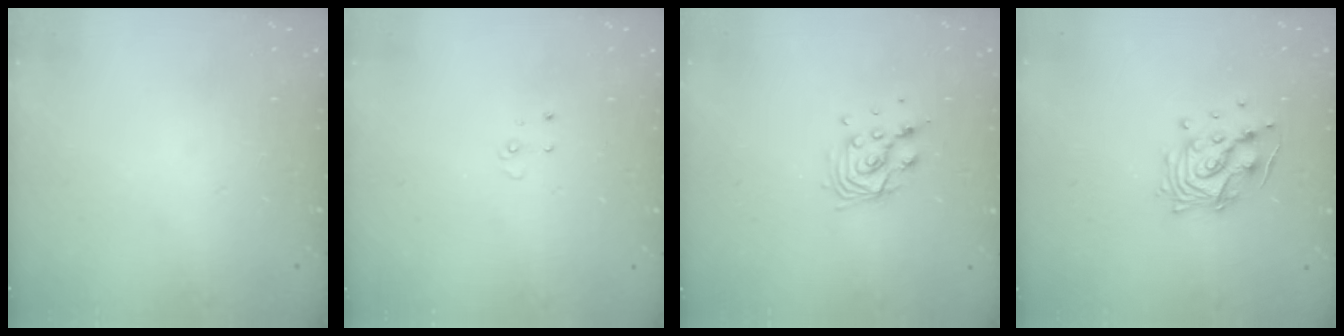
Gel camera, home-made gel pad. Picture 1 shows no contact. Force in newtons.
{"total": 2.7, "press": 2.7, "slide": 0.2}
{"total": 8.9, "press": 8.9, "slide": 1.0}
{"total": 12.0, "press": 11.9, "slide": 1.2}